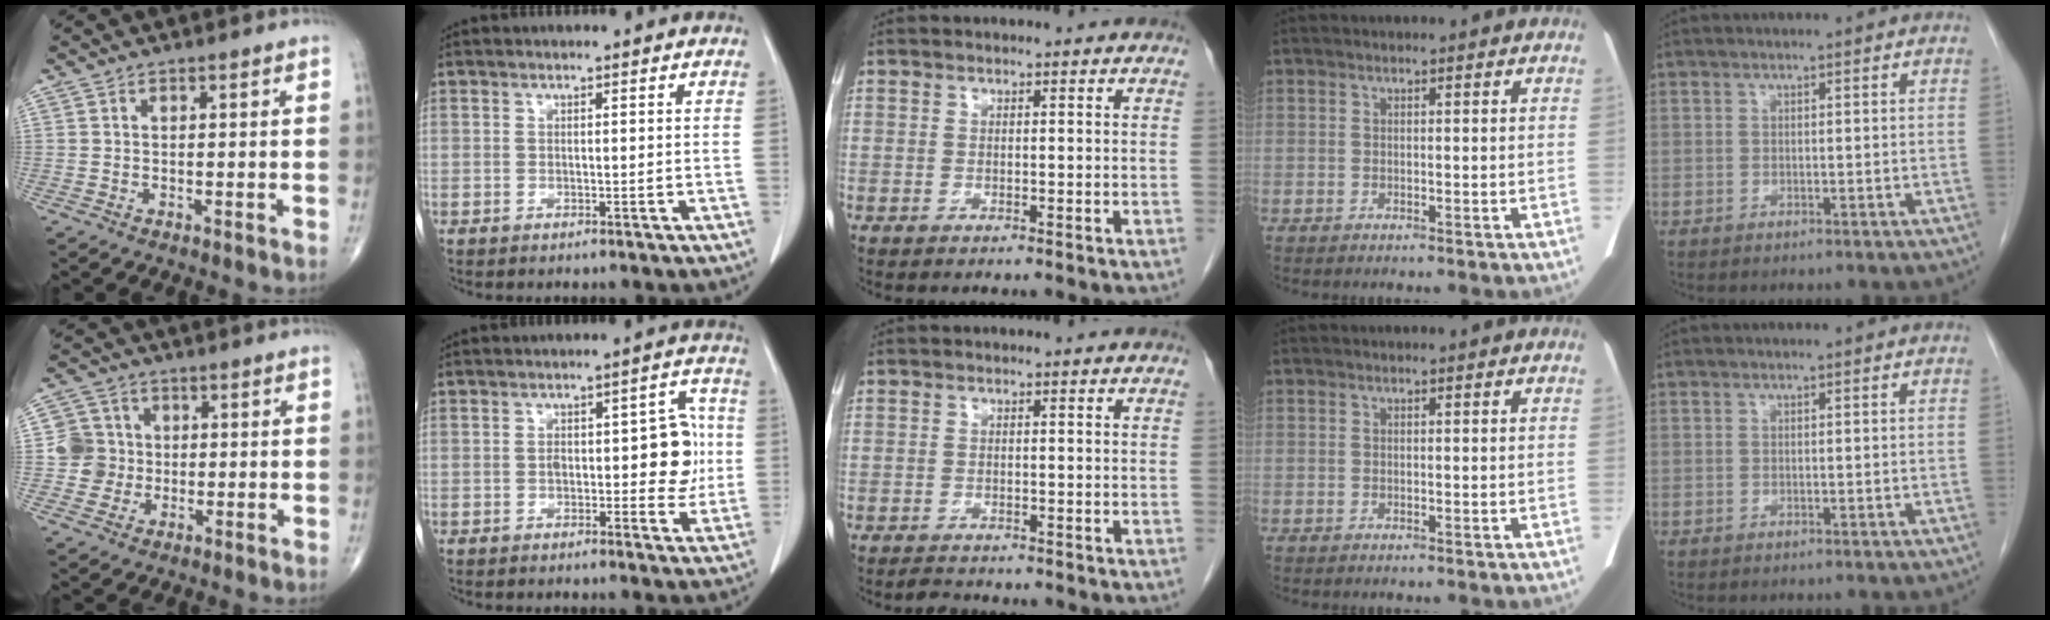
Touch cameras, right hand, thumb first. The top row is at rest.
{"thumb": {"total": 6.1, "force": [-0.4, 6.0, 0.7], "torque": [0.019, 0.011, -0.013]}, "index": {"total": 8.0, "force": [-0.2, 3.3, 7.3], "torque": [-0.090, 0.021, 0.000]}, "middle": {"total": 1.6, "force": [-1.5, 0.4, 0.3], "torque": [-0.015, -0.006, -0.022]}}